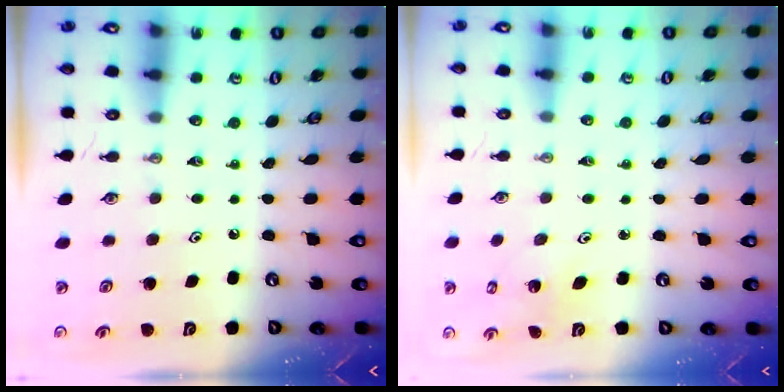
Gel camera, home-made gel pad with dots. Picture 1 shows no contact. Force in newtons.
{"total": 2.2, "press": 2.2, "slide": 0.2}